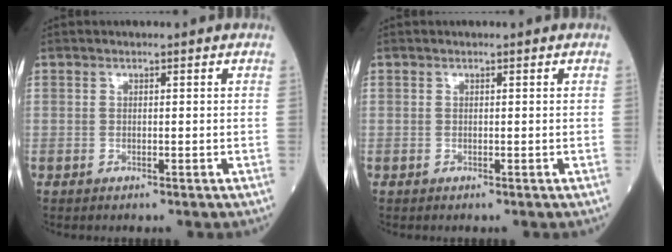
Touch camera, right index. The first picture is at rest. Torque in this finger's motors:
{"motor_torque": [0.02, 0.00, 0.00, 0.00]}